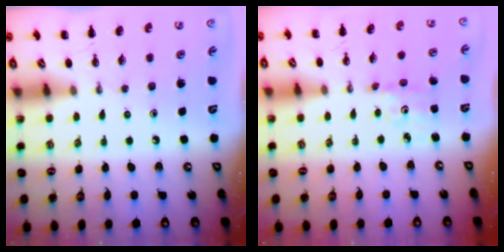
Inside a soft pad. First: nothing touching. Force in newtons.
{"total": 1.9, "press": 1.9, "slide": 0.4}